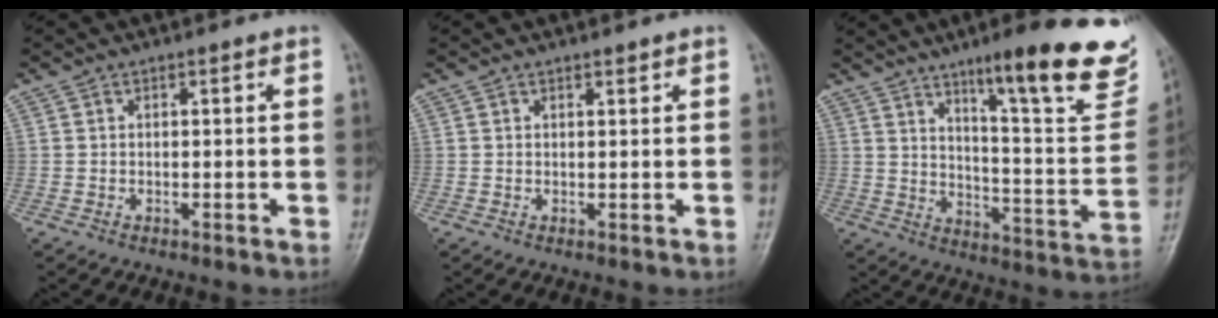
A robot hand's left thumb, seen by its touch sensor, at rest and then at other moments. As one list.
[{"total": 0.7, "force": [0.7, 0.2, 0.3], "torque": [-0.006, -0.006, 0.010]}, {"total": 23.3, "force": [14.8, 4.1, 17.6], "torque": [-0.208, -0.072, 0.215]}]